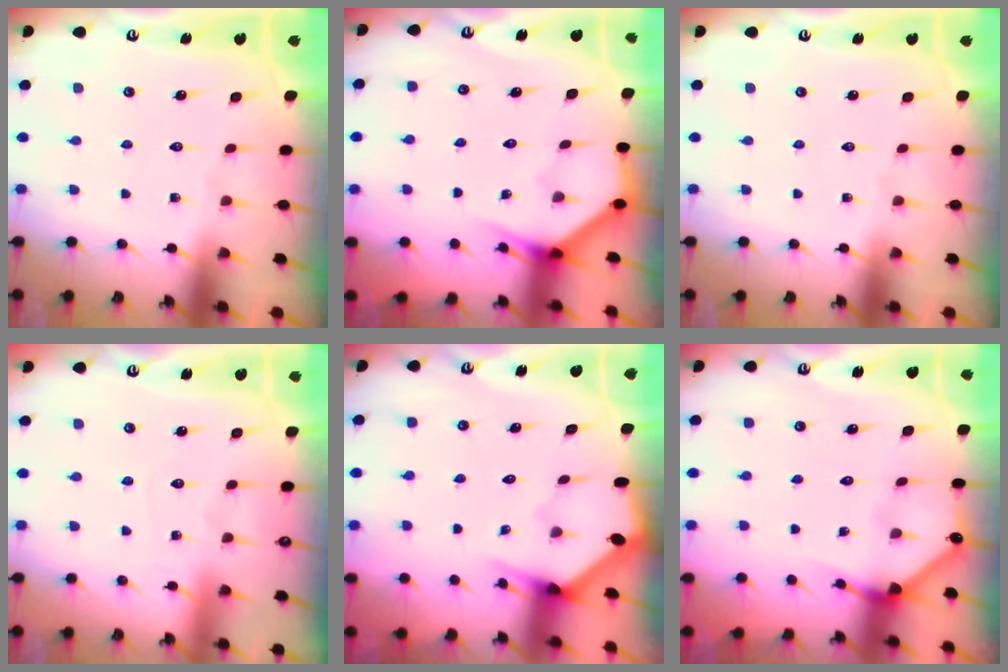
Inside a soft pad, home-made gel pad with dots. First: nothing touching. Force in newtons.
{"total": 3.7, "press": 3.7, "slide": 0.3}
{"total": 0.0}
{"total": 3.2, "press": 3.2, "slide": 0.4}
{"total": 2.9, "press": 2.9, "slide": 0.2}
{"total": 3.2, "press": 3.2, "slide": 0.3}